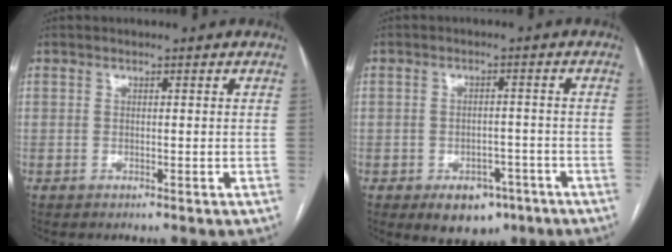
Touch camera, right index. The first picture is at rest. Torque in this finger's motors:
{"motor_torque": [-0.01, -0.03, -0.04, -0.05]}